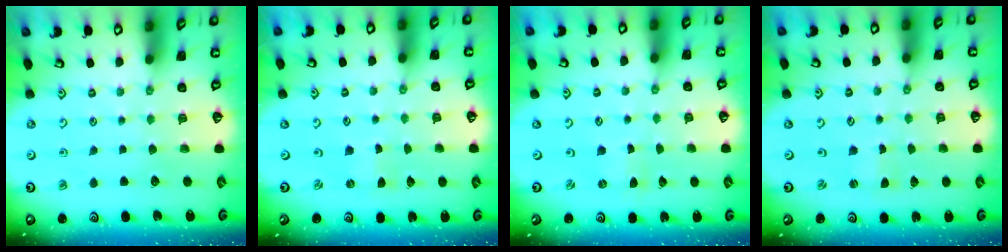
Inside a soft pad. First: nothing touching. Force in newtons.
{"total": 0.0}
{"total": 0.0}
{"total": 0.5, "press": 0.4, "slide": 0.3}